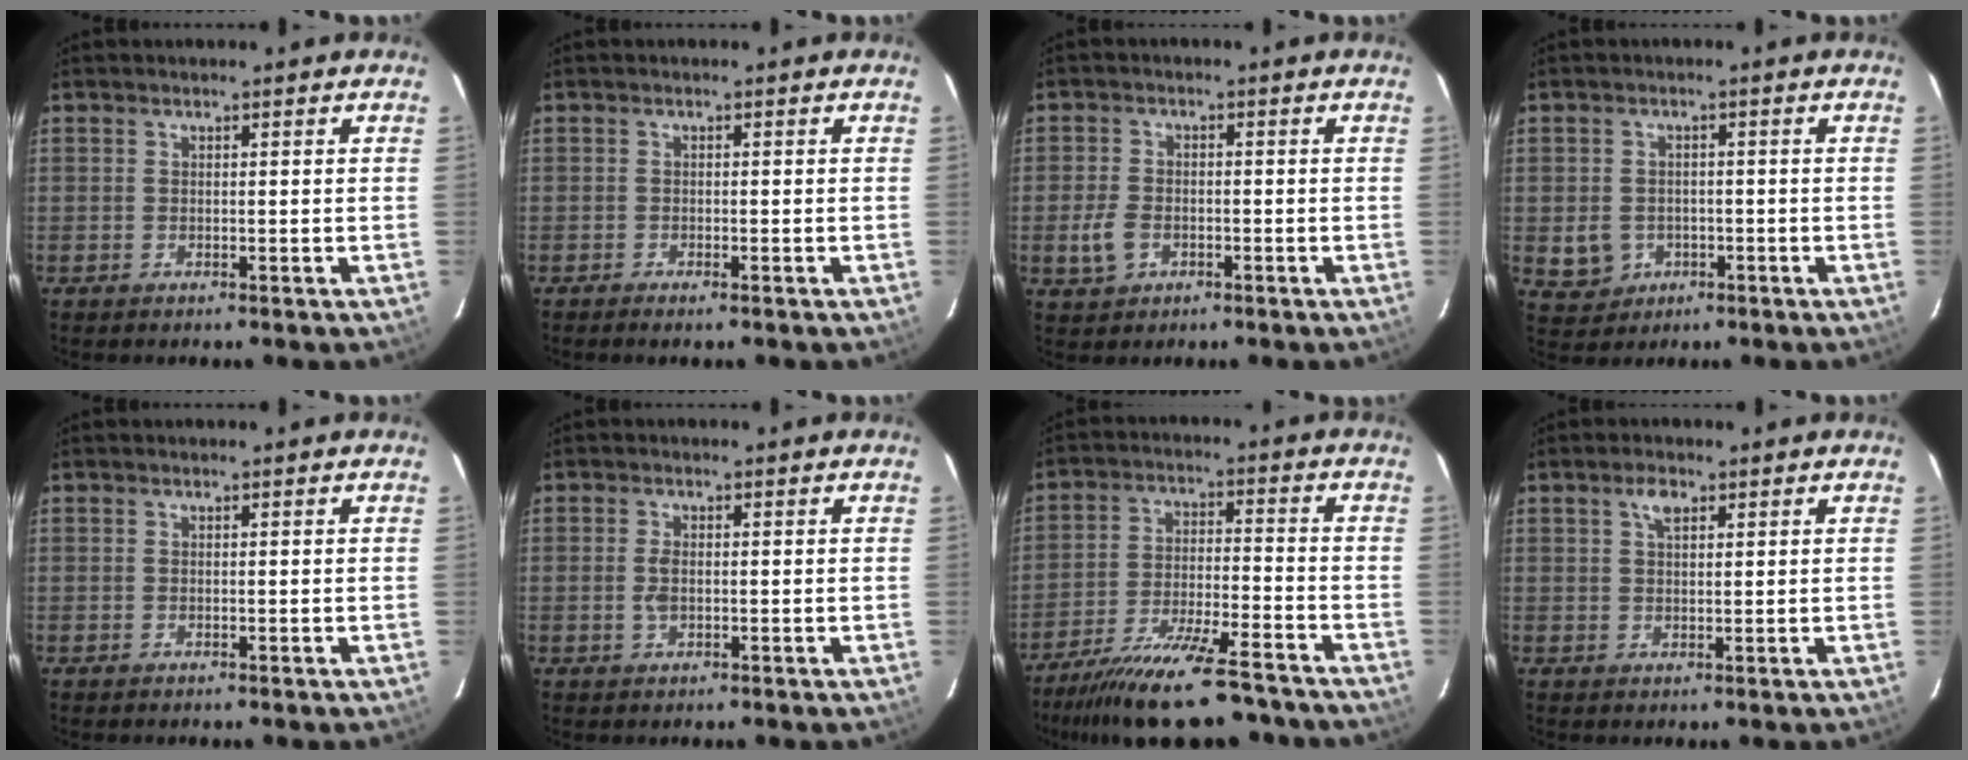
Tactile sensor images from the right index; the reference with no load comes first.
{"total": 1.3, "force": [-1.1, 0.2, 0.7], "torque": [-0.019, -0.002, -0.021]}
{"total": 4.9, "force": [-1.7, 3.7, 2.8], "torque": [-0.070, 0.002, -0.028]}
{"total": 5.4, "force": [-1.3, 4.9, 1.6], "torque": [-0.047, 0.007, -0.004]}
{"total": 0.0}
{"total": 2.1, "force": [-0.2, 1.1, 1.8], "torque": [-0.036, 0.002, -0.003]}
{"total": 19.5, "force": [-16.8, 3.6, 9.3], "torque": [-0.183, -0.031, -0.257]}
{"total": 2.7, "force": [1.4, 1.3, 1.9], "torque": [-0.034, 0.008, 0.025]}